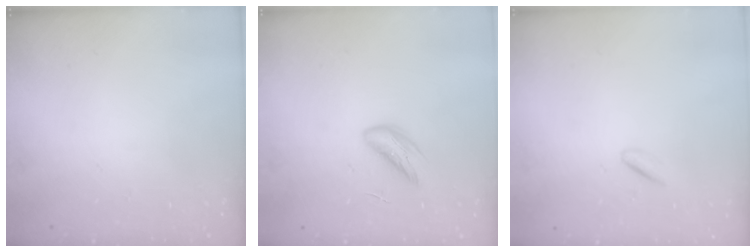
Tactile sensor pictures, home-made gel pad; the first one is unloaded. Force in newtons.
{"total": 5.0, "press": 5.0, "slide": 0.4}
{"total": 1.5, "press": 1.3, "slide": 0.7}